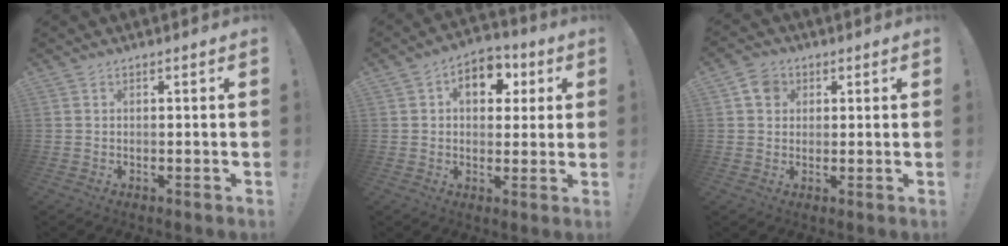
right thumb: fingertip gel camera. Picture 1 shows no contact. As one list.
[{"total": 10.2, "force": [2.9, 7.3, 6.5], "torque": [-0.085, -0.001, 0.052]}, {"total": 5.6, "force": [2.0, 4.8, 2.2], "torque": [-0.032, 0.002, 0.038]}]